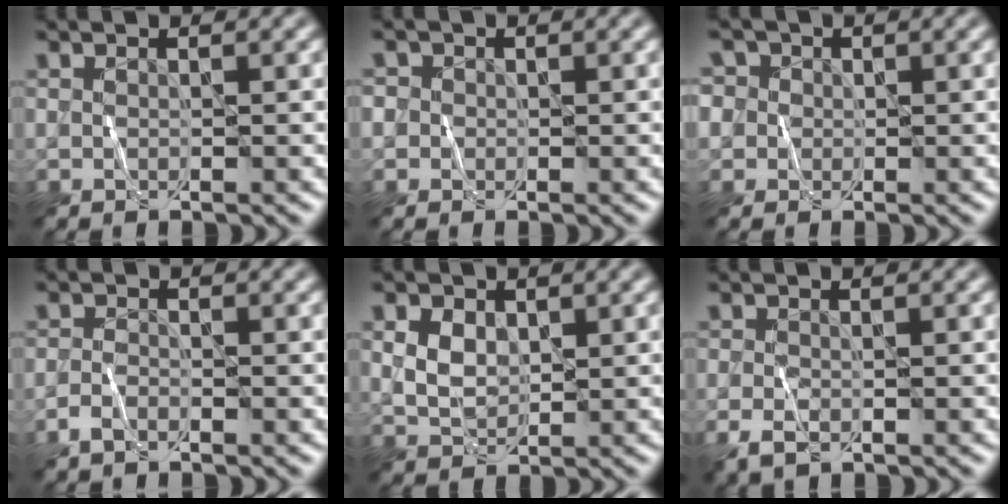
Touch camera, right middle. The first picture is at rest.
{"total": 2.0, "force": [0.5, 1.8, 0.6], "torque": [-0.004, 0.009, -0.005]}
{"total": 5.1, "force": [2.2, 4.2, 1.9], "torque": [-0.044, 0.021, 0.017]}
{"total": 1.4, "force": [-1.1, 0.6, 0.7], "torque": [-0.013, 0.004, -0.024]}
{"total": 2.4, "force": [0.5, 1.8, 1.5], "torque": [-0.035, -0.002, 0.013]}
{"total": 2.1, "force": [-0.9, 1.2, 1.4], "torque": [-0.031, -0.006, -0.019]}